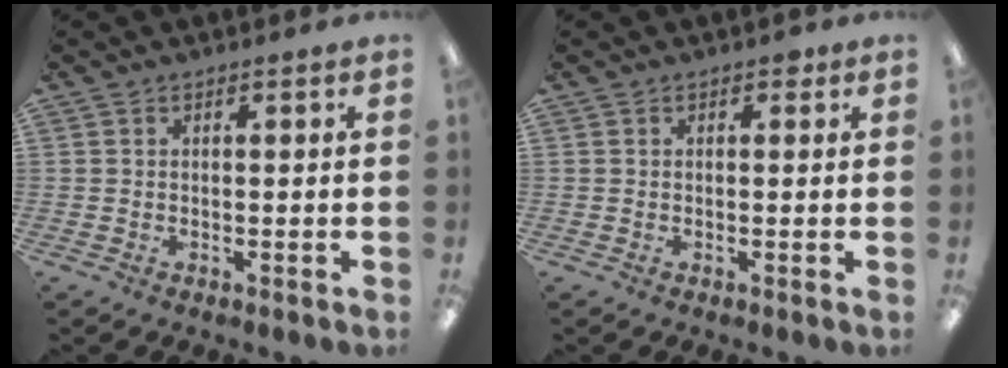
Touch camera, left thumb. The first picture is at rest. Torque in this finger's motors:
{"motor_torque": [0.03, -0.05, 0.49, -0.16, 0.00]}